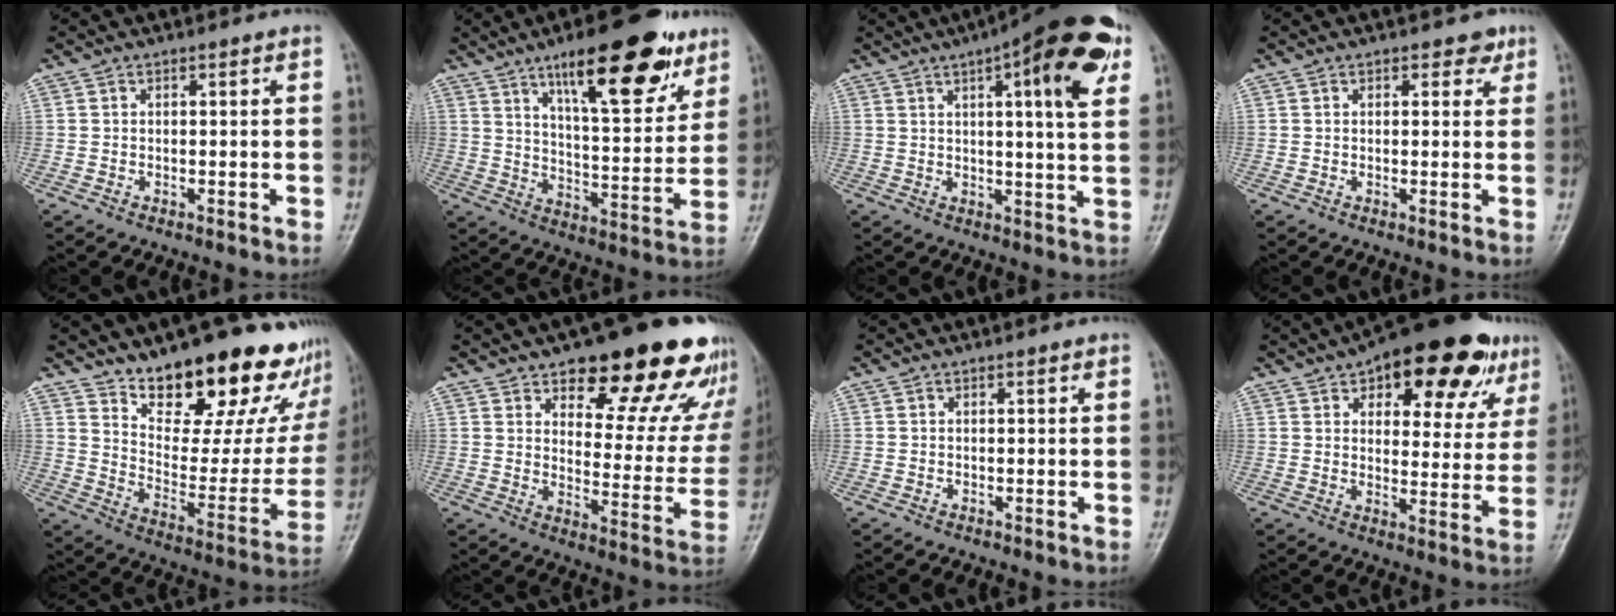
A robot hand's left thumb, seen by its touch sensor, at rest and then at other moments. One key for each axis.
{"total": 20.9, "fx": 12.4, "fy": 6.8, "fz": 15.4, "tx": -0.186, "ty": -0.052, "tz": 0.194}
{"total": 17.9, "fx": 8.1, "fy": 4.3, "fz": 15.4, "tx": -0.193, "ty": -0.008, "tz": 0.107}
{"total": 2.6, "fx": 1.5, "fy": 1.7, "fz": 1.2, "tx": 0.008, "ty": -0.005, "tz": 0.016}
{"total": 25.4, "fx": 19.0, "fy": 10.3, "fz": 13.4, "tx": -0.147, "ty": -0.115, "tz": 0.270}
{"total": 23.6, "fx": 15.9, "fy": 9.2, "fz": 14.8, "tx": -0.138, "ty": -0.080, "tz": 0.211}
{"total": 0.0}
{"total": 21.9, "fx": 12.0, "fy": 10.0, "fz": 15.3, "tx": -0.164, "ty": -0.013, "tz": 0.166}